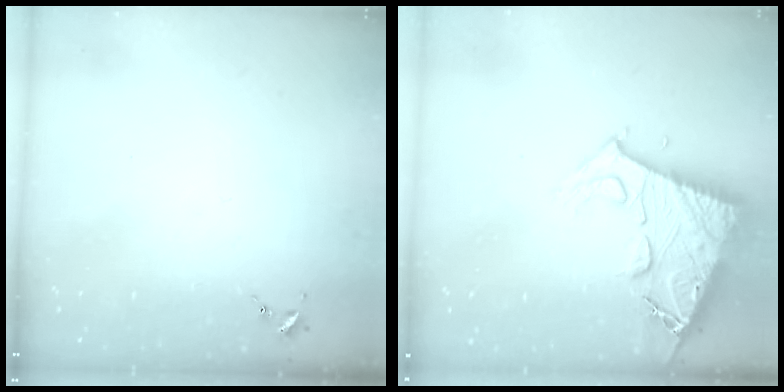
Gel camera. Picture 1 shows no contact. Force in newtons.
{"total": 14.6, "press": 14.5, "slide": 1.3}